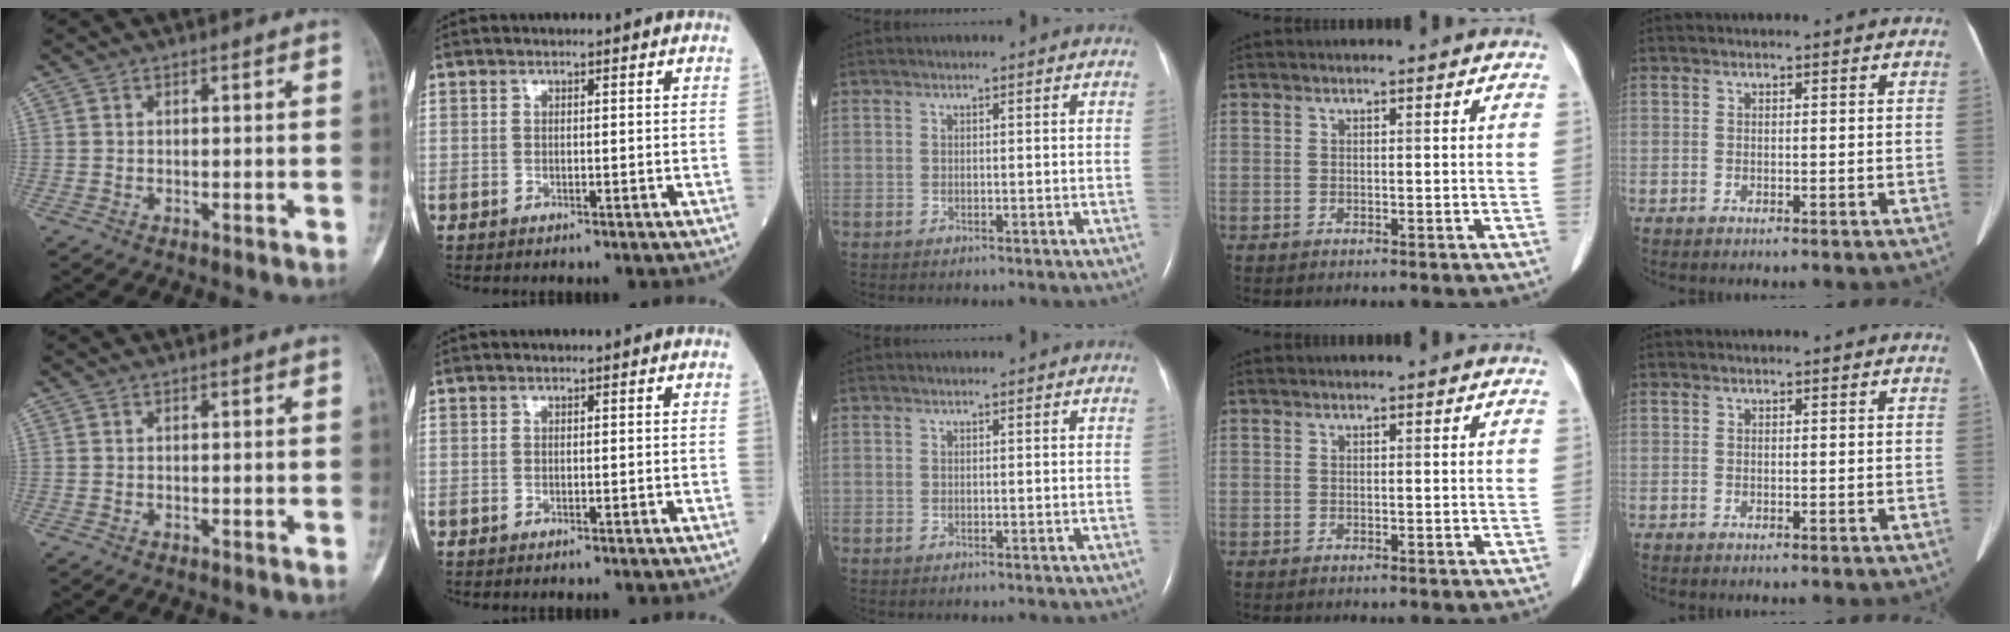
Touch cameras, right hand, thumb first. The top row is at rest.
{}